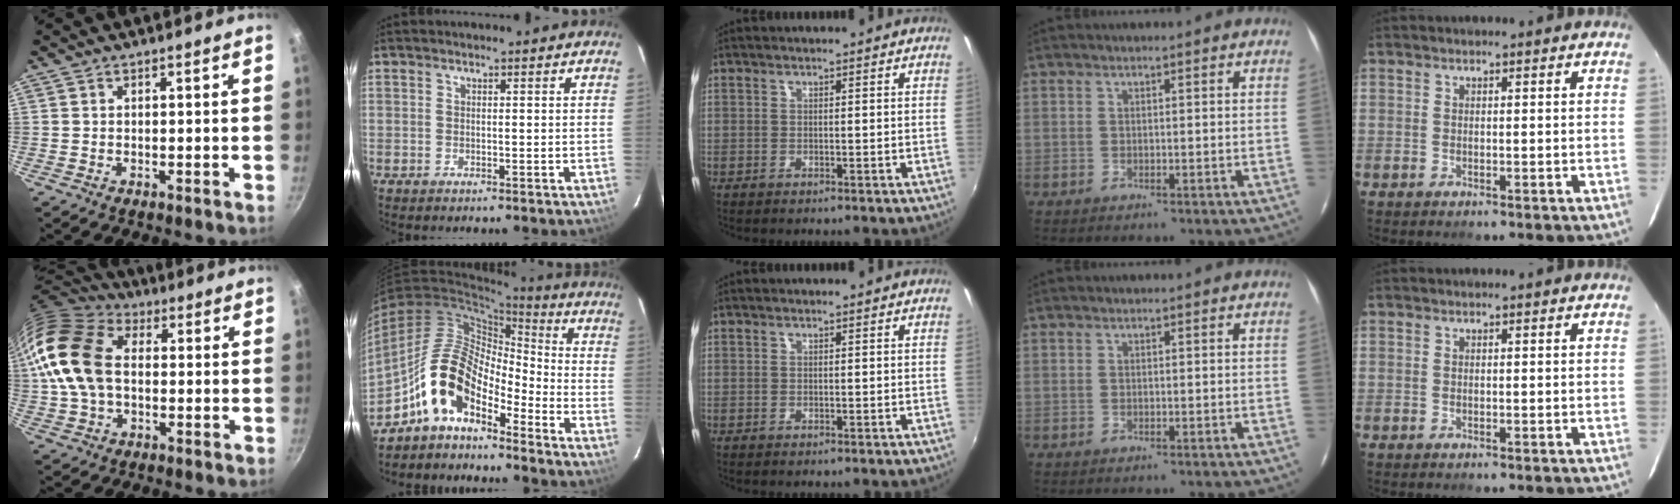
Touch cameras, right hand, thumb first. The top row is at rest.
{"thumb": {"total": 18.5, "force": [1.0, 12.8, 13.4], "torque": [-0.259, 0.032, 0.008]}, "index": {"total": 12.0, "force": [-8.1, 5.1, 7.3], "torque": [-0.139, 0.025, -0.164]}}